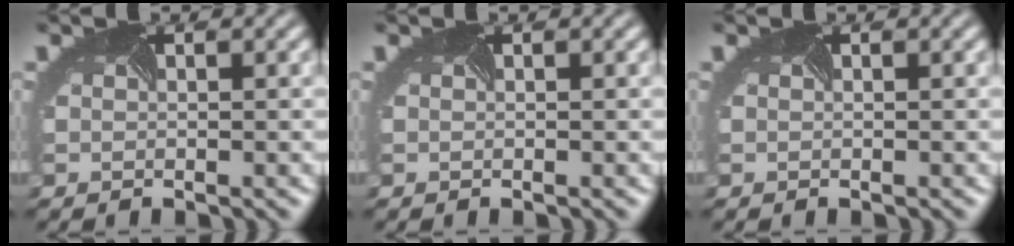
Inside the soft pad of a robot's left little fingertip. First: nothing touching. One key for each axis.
{"total": 0.0}
{"total": 0.0}